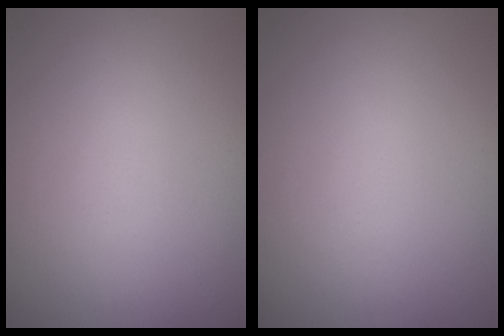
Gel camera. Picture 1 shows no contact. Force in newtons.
{"total": 0.0}